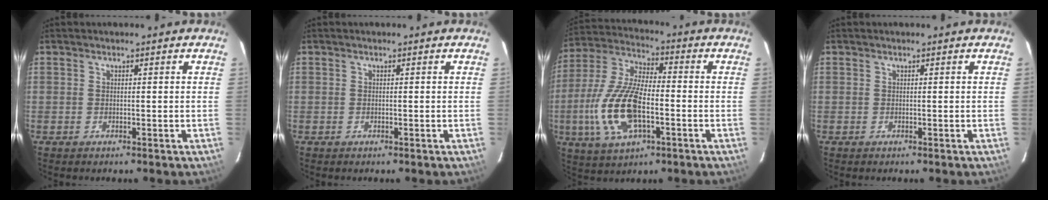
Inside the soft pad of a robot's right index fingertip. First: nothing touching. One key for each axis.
{"total": 0.0}
{"total": 16.5, "fx": -4.3, "fy": 7.0, "fz": 14.4, "tx": -0.315, "ty": -0.003, "tz": -0.081}
{"total": 0.0}